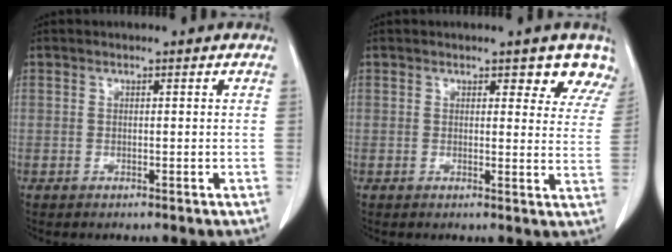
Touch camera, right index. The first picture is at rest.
{"total": 5.2, "force": [4.5, 2.1, 1.7], "torque": [0.005, -0.016, 0.031]}